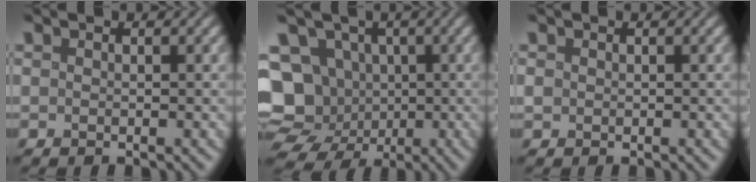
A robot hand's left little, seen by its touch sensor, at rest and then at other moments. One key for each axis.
{"total": 12.9, "fx": -2.9, "fy": 11.7, "fz": 4.6, "tx": -0.106, "ty": 0.004, "tz": -0.065}
{"total": 0.6, "fx": 0.1, "fy": 0.6, "fz": 0.2, "tx": -0.004, "ty": -0.001, "tz": 0.002}